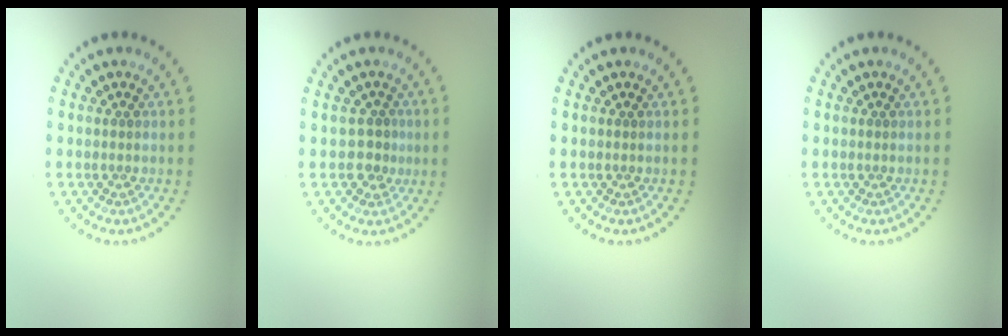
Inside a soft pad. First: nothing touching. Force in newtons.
{"total": 1.9, "press": 1.6, "slide": 0.9}
{"total": 0.0}
{"total": 0.0}